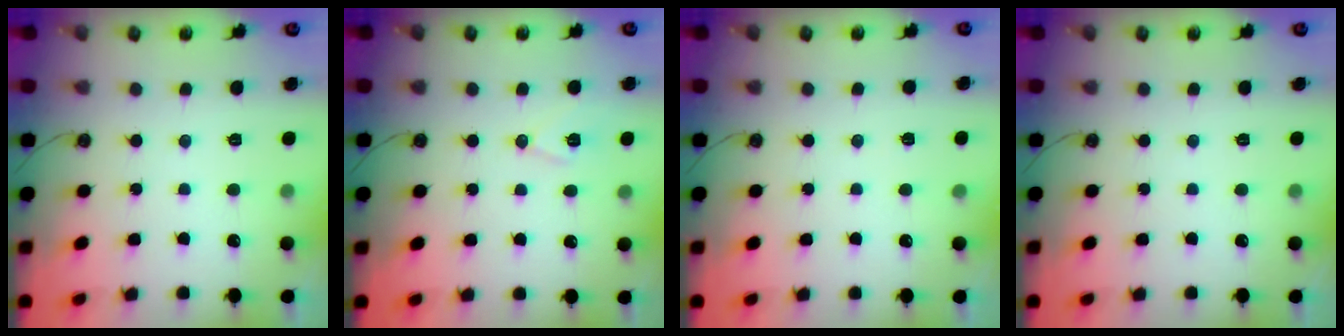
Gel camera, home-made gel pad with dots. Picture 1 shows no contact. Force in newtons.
{"total": 7.3, "press": 6.4, "slide": 3.5}
{"total": 2.8, "press": 2.2, "slide": 1.6}
{"total": 0.0}